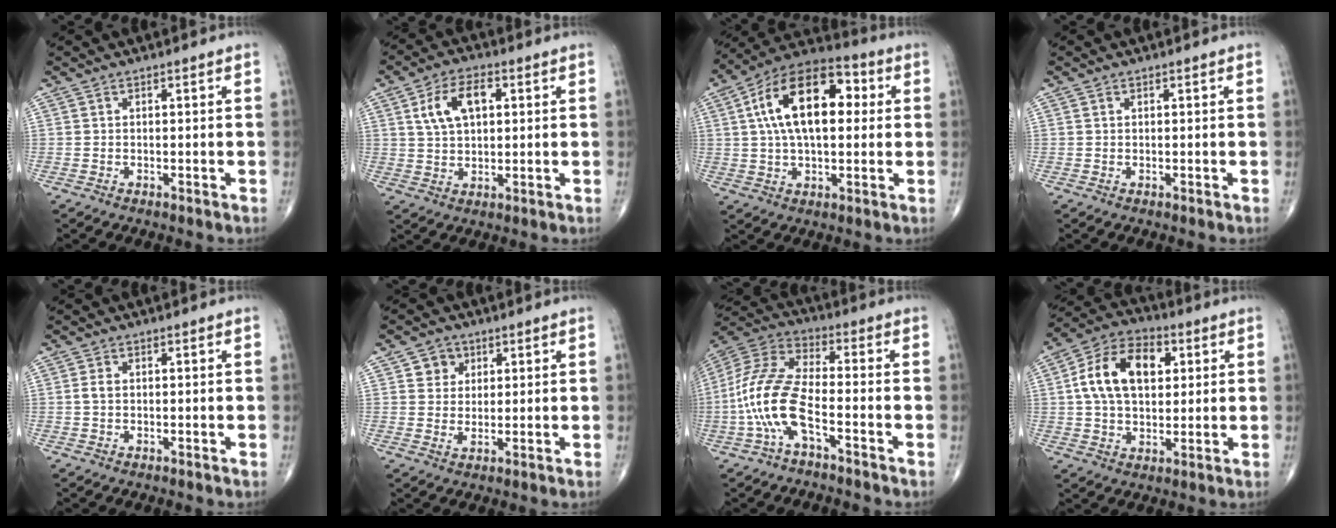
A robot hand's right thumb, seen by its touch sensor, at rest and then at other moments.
{"total": 8.7, "force": [2.6, 4.9, 6.7], "torque": [-0.112, 0.005, 0.047]}
{"total": 18.5, "force": [3.6, 9.9, 15.3], "torque": [-0.243, 0.028, 0.051]}
{"total": 0.0}
{"total": 1.4, "force": [0.1, 0.9, 1.1], "torque": [-0.023, 0.003, -0.001]}
{"total": 4.2, "force": [1.8, 3.6, 1.2], "torque": [0.002, -0.006, 0.028]}
{"total": 13.8, "force": [-4.6, 5.2, 11.9], "torque": [-0.267, 0.038, -0.094]}
{"total": 14.8, "force": [3.3, 9.4, 11.0], "torque": [-0.177, 0.013, 0.050]}